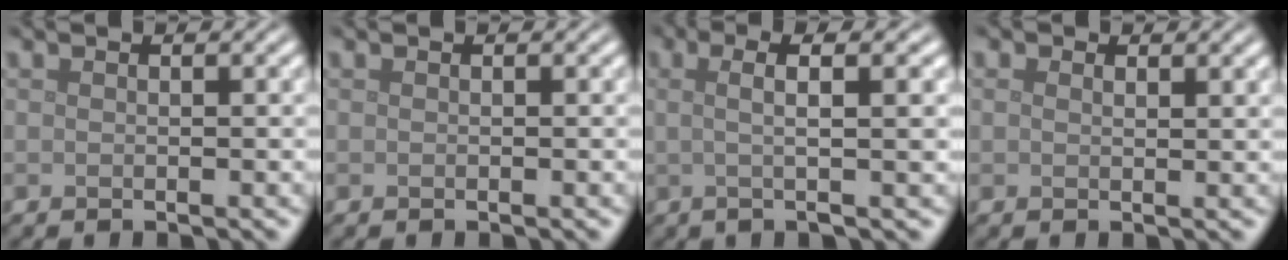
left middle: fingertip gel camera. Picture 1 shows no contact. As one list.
[{"total": 0.0}, {"total": 4.8, "force": [0.8, 1.1, 4.6], "torque": [-0.069, 0.011, 0.011]}, {"total": 1.3, "force": [0.8, 0.7, 0.7], "torque": [-0.010, -0.002, 0.013]}]